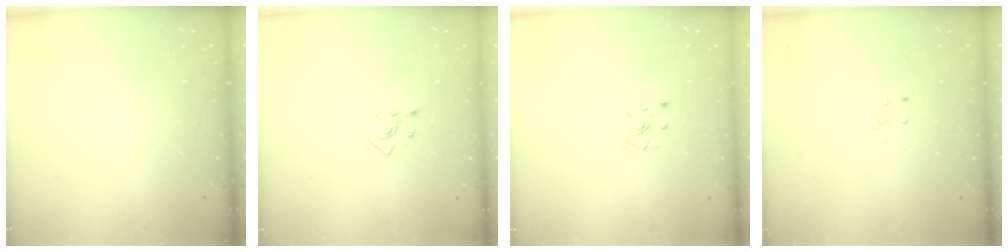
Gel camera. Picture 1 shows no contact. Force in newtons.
{"total": 2.3, "press": 2.3, "slide": 0.3}
{"total": 1.7, "press": 1.6, "slide": 0.1}
{"total": 2.3, "press": 2.3, "slide": 0.2}